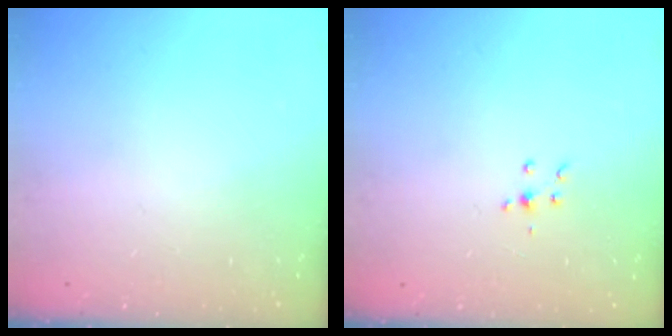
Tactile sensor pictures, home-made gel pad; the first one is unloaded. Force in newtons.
{"total": 3.7, "press": 3.6, "slide": 0.9}